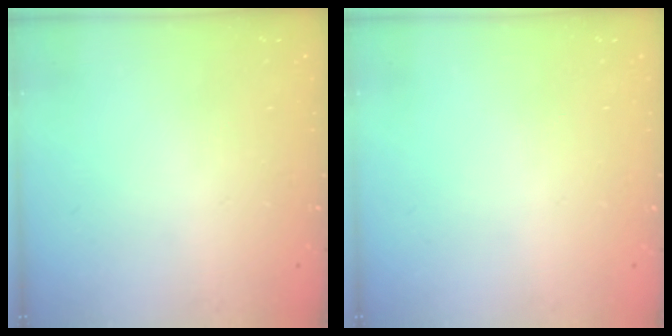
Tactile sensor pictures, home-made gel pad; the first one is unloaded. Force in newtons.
{"total": 0.0}